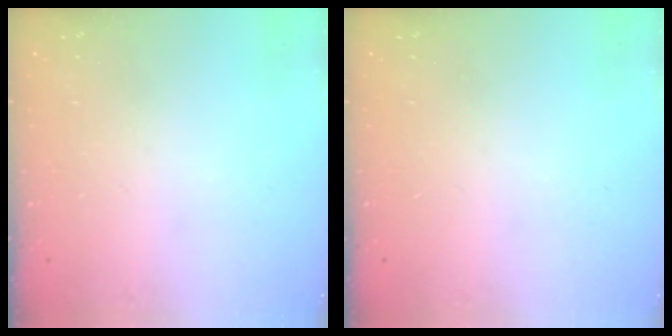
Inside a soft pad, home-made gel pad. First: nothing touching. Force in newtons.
{"total": 0.0}